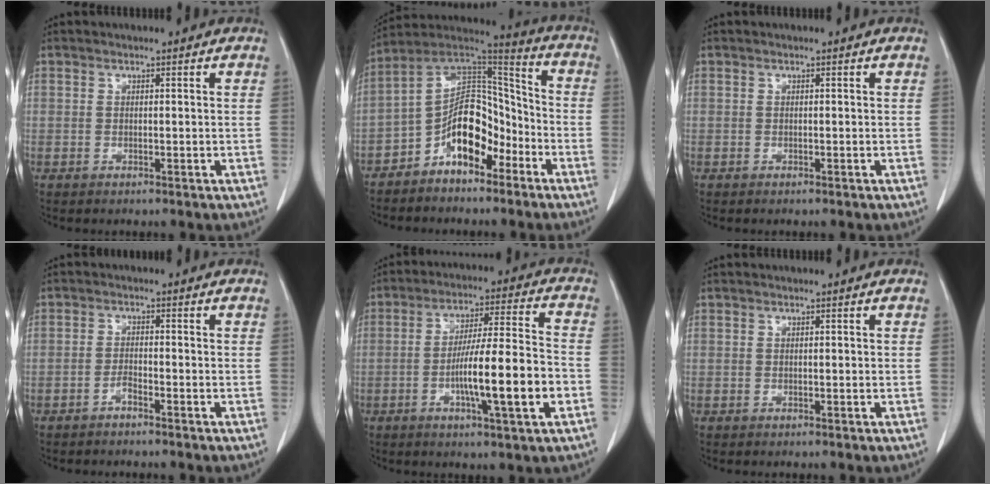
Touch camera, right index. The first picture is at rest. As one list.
[{"total": 11.7, "force": [-5.9, 6.1, 8.0], "torque": [-0.141, 0.035, -0.102]}, {"total": 0.0}, {"total": 1.6, "force": [-1.3, 0.1, 0.9], "torque": [-0.018, 0.002, -0.025]}, {"total": 13.7, "force": [-3.9, 0.7, 13.1], "torque": [-0.220, 0.002, -0.066]}, {"total": 0.0}]